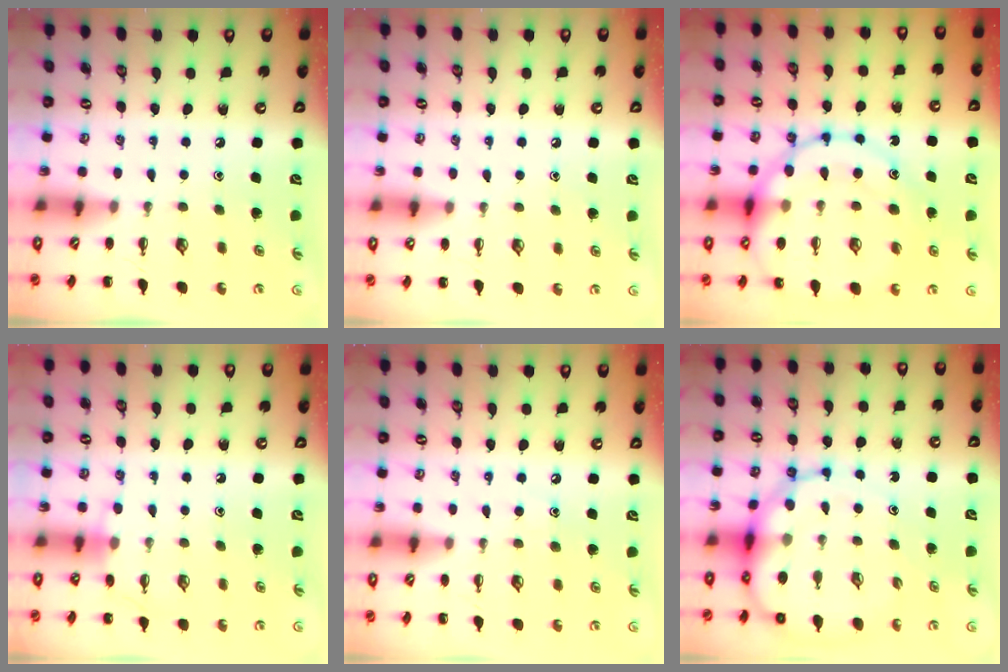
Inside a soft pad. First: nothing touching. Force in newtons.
{"total": 5.7, "press": 5.5, "slide": 1.5}
{"total": 22.8, "press": 22.7, "slide": 2.9}
{"total": 6.7, "press": 6.5, "slide": 1.6}
{"total": 6.0, "press": 5.9, "slide": 1.4}
{"total": 15.1, "press": 14.7, "slide": 3.7}